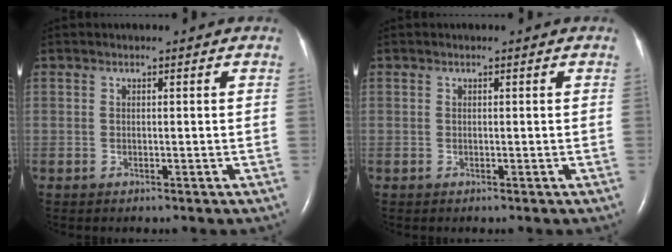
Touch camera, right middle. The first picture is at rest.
{"total": 0.0}